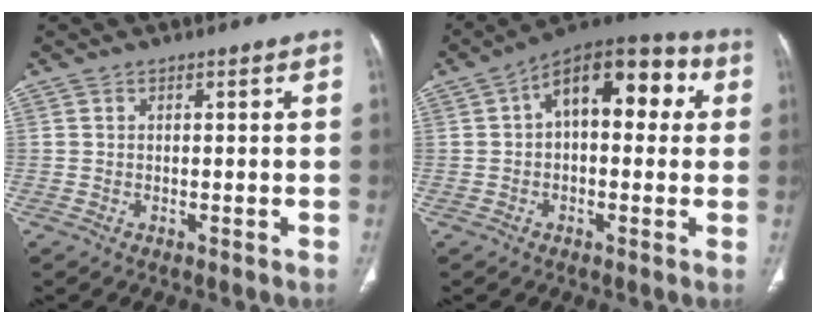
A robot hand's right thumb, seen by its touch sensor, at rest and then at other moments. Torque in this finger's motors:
{"motor_torque": [1.20, 3.82, 1.59, -0.21, 0.10]}